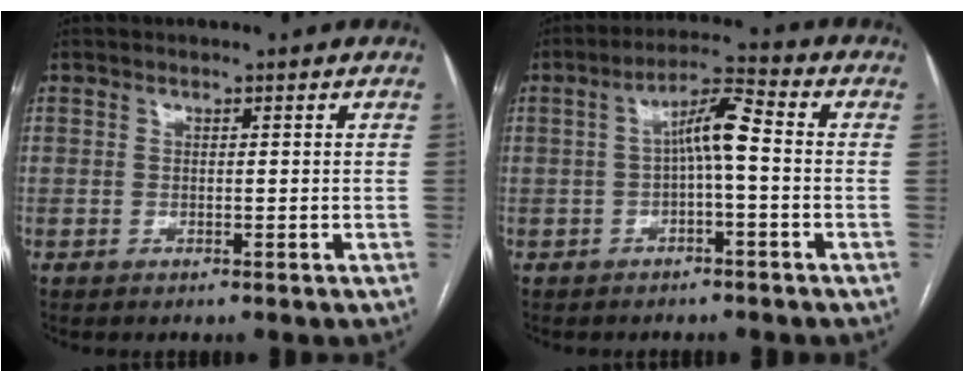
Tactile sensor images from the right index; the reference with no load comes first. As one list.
[{"total": 6.2, "force": [-0.2, 0.9, 6.1], "torque": [-0.106, 0.026, -0.006]}]